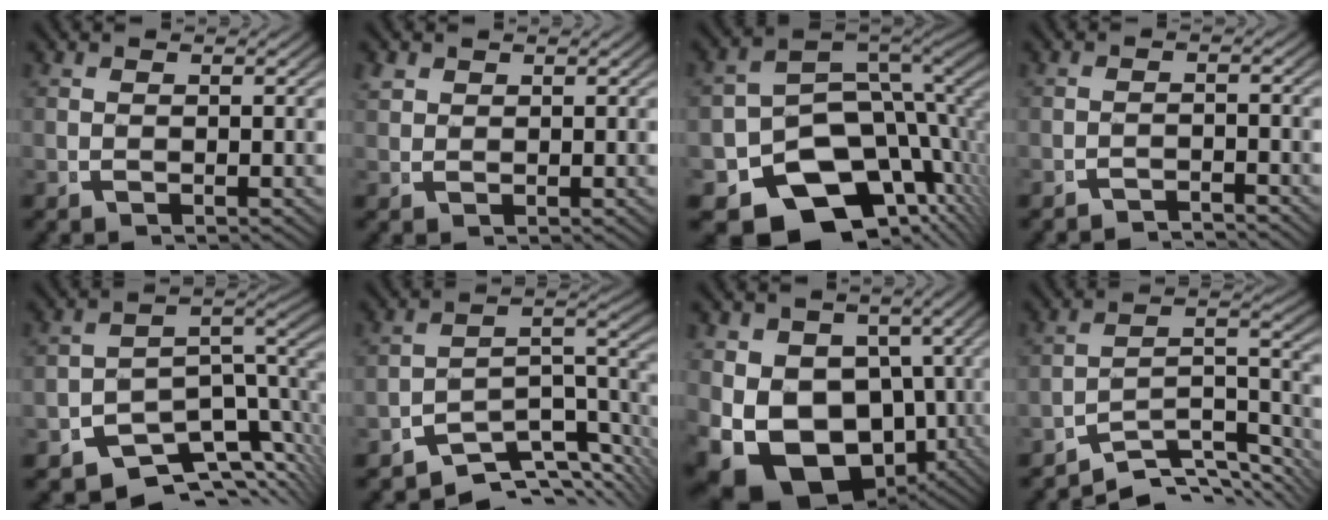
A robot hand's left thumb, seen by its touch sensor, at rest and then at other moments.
{"total": 1.2, "force": [1.0, 0.6, 0.3], "torque": [-0.006, 0.001, 0.025]}
{"total": 17.3, "force": [-6.2, 11.5, 11.3], "torque": [-0.185, -0.037, -0.091]}
{"total": 2.6, "force": [-2.5, 0.2, 0.1], "torque": [0.004, -0.008, -0.042]}
{"total": 11.1, "force": [-5.0, 6.2, 7.7], "torque": [-0.114, -0.028, -0.070]}
{"total": 9.0, "force": [-4.9, 4.3, 6.2], "torque": [-0.100, -0.027, -0.067]}
{"total": 15.3, "force": [-4.6, 11.2, 9.5], "torque": [-0.208, -0.101, -0.025]}
{"total": 8.9, "force": [-5.8, 4.3, 5.1], "torque": [-0.087, -0.024, -0.085]}